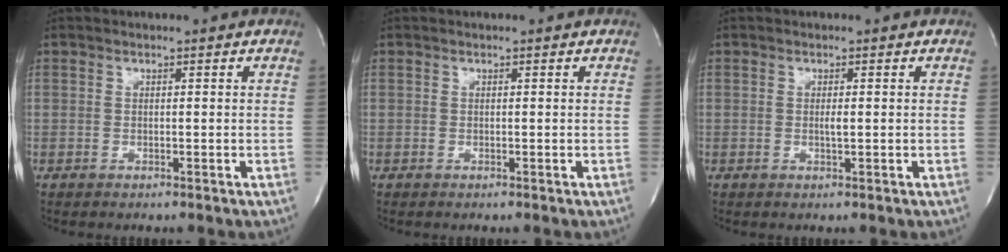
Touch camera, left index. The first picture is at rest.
{"total": 0.0}
{"total": 1.0, "force": [0.0, 0.1, 1.0], "torque": [-0.021, -0.002, -0.001]}